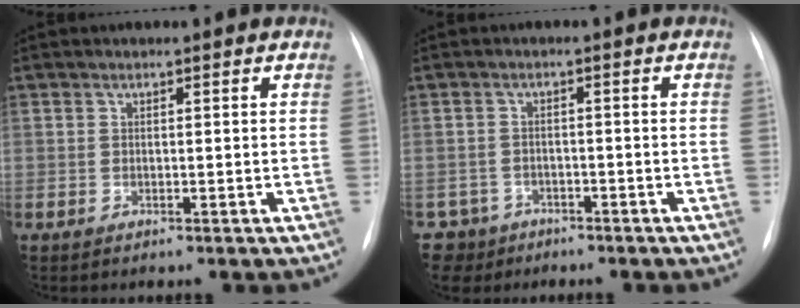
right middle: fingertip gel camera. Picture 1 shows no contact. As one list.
[{"total": 4.3, "force": [-3.0, 3.0, -0.8], "torque": [0.017, 0.007, -0.052]}]